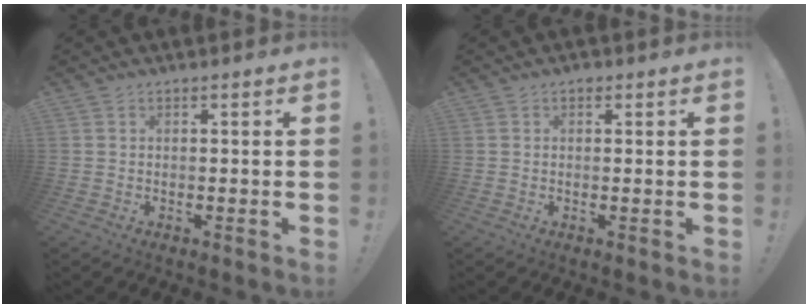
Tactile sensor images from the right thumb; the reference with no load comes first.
{"total": 0.6, "force": [0.2, 0.4, 0.4], "torque": [0.005, -0.004, 0.001]}